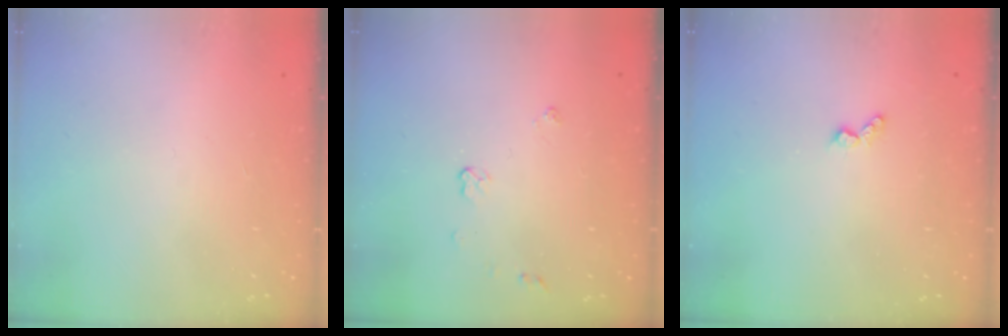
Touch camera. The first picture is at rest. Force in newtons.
{"total": 4.2, "press": 4.2, "slide": 0.7}
{"total": 3.8, "press": 3.8, "slide": 0.6}